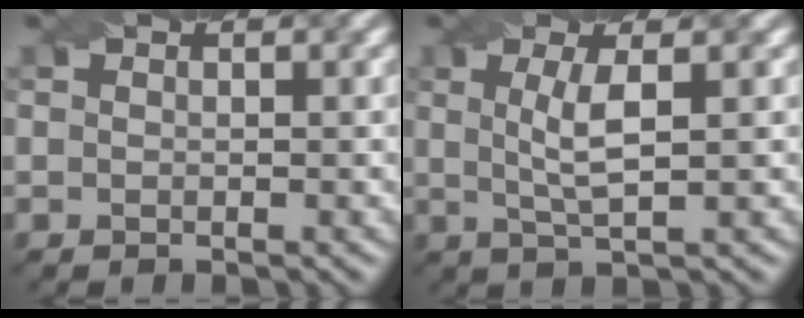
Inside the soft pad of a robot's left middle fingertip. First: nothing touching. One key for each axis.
{"total": 3.3, "fx": 0.7, "fy": 0.7, "fz": 3.2, "tx": -0.066, "ty": 0.000, "tz": 0.014}